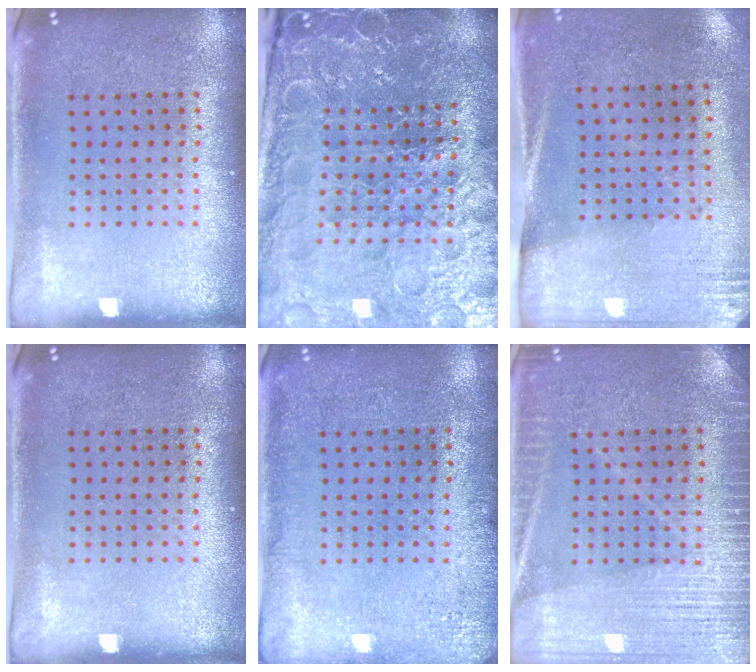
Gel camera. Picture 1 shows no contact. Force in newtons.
{"total": 4.9, "press": 4.7, "slide": 1.4}
{"total": 2.7, "press": 2.4, "slide": 1.3}
{"total": 0.0}
{"total": 2.3, "press": 2.2, "slide": 0.3}
{"total": 4.7, "press": 4.6, "slide": 0.7}